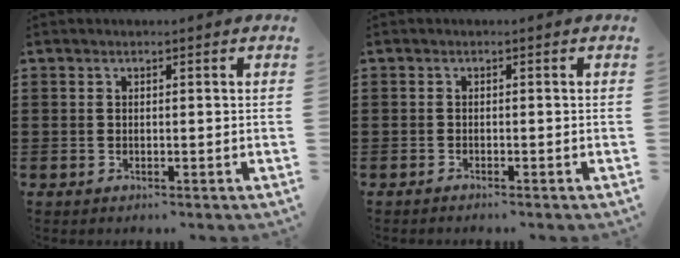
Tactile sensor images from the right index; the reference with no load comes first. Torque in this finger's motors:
{"motor_torque": [-0.54, 0.78, -0.06, -0.03]}